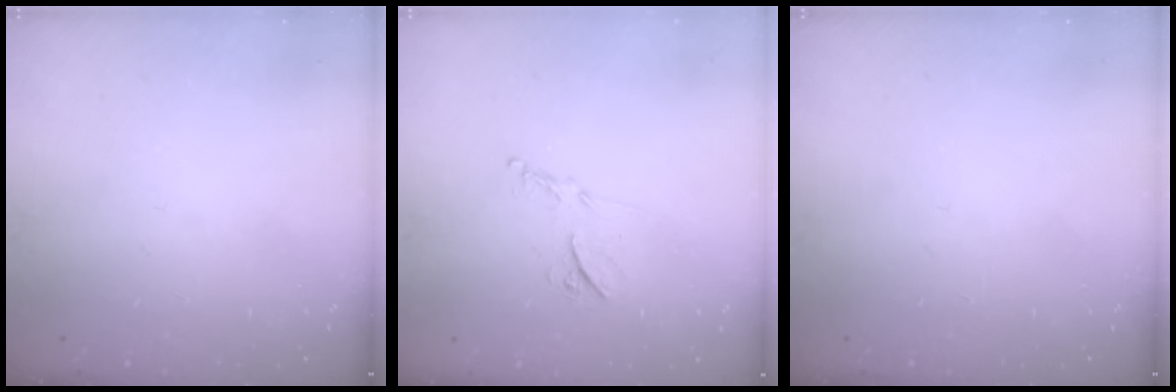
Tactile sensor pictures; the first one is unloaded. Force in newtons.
{"total": 8.7, "press": 8.7, "slide": 0.4}
{"total": 0.0}